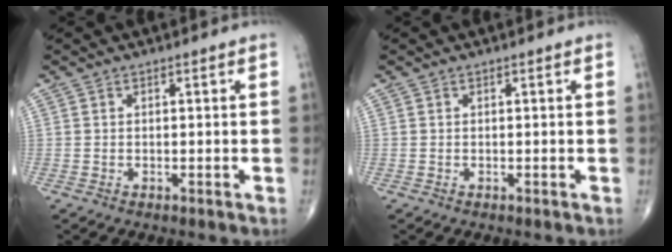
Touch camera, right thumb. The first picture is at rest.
{"total": 0.0}